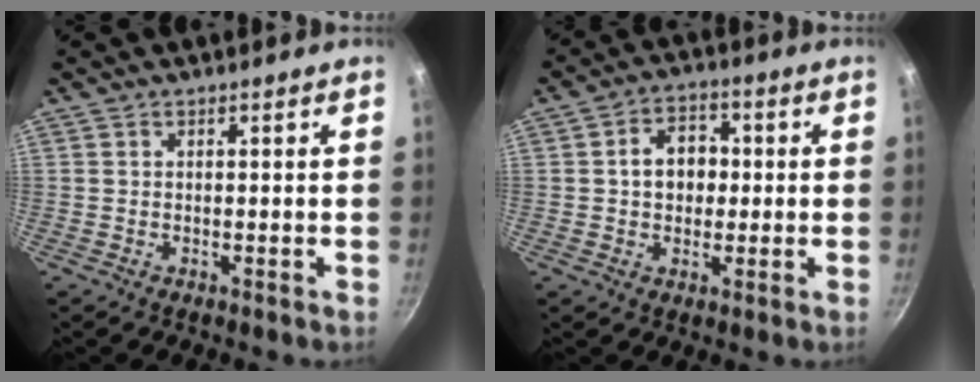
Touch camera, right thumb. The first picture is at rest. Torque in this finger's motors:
{"motor_torque": [-0.63, 0.76, 0.73, 0.06, 0.03]}